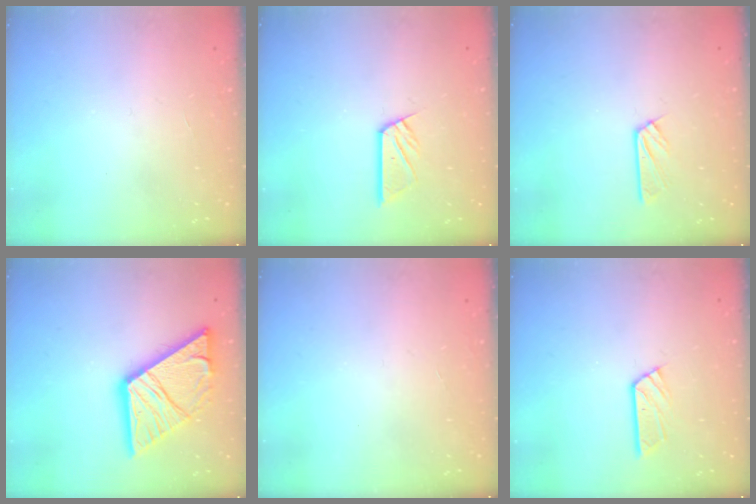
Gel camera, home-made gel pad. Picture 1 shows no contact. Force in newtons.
{"total": 9.6, "press": 9.5, "slide": 0.8}
{"total": 5.0, "press": 4.9, "slide": 0.6}
{"total": 20.1, "press": 20.0, "slide": 2.1}
{"total": 0.0}
{"total": 4.8, "press": 4.8, "slide": 0.4}